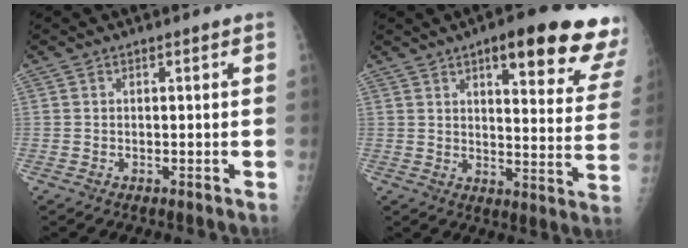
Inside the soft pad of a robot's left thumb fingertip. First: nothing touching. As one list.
[{"total": 20.9, "force": [13.3, 5.4, 15.2], "torque": [-0.160, -0.050, 0.161]}]